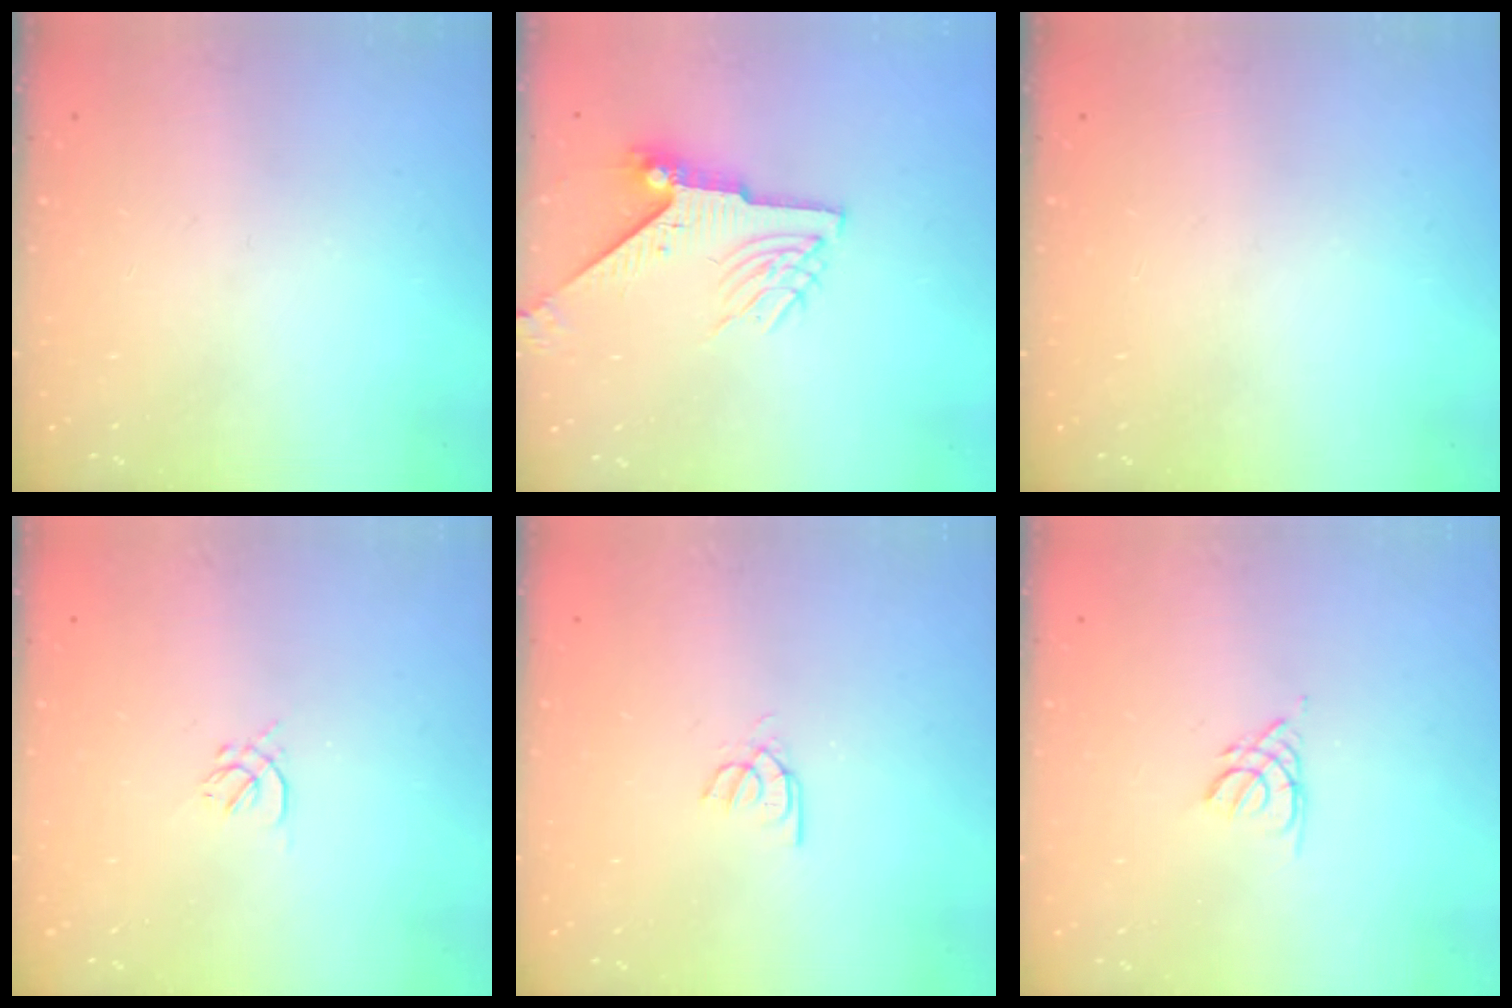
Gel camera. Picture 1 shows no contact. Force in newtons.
{"total": 7.9, "press": 7.9, "slide": 0.8}
{"total": 0.0}
{"total": 1.0, "press": 0.9, "slide": 0.4}
{"total": 2.9, "press": 2.9, "slide": 0.3}
{"total": 2.1, "press": 2.0, "slide": 0.4}